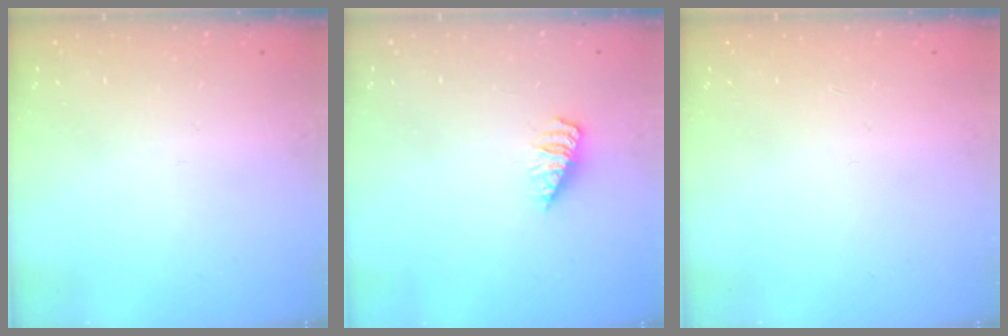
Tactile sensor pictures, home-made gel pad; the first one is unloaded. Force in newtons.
{"total": 1.8, "press": 1.7, "slide": 0.4}
{"total": 0.0}